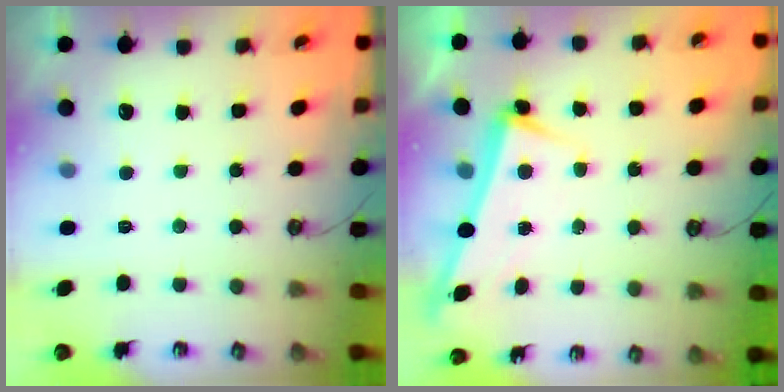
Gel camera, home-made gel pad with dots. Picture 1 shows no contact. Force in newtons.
{"total": 2.3, "press": 2.2, "slide": 0.7}